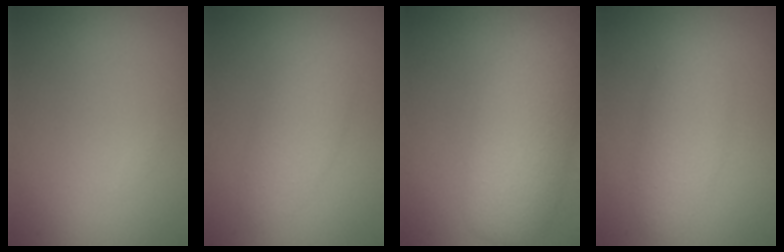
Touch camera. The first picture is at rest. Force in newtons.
{"total": 2.8, "press": 2.8, "slide": 0.1}
{"total": 5.6, "press": 5.6, "slide": 0.3}
{"total": 2.4, "press": 2.3, "slide": 0.1}